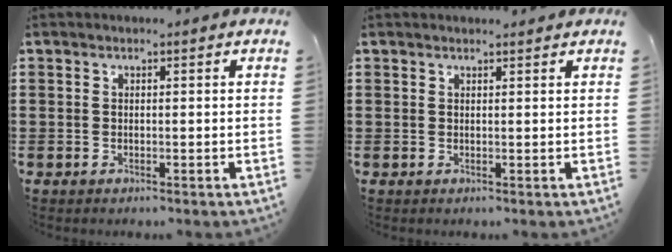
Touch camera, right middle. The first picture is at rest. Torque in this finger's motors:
{"motor_torque": [0.06, -0.05, 0.03, 0.01]}